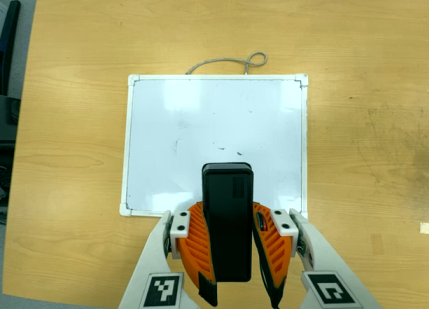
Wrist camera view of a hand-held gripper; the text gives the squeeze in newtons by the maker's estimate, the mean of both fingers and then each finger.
{"total": 9.1, "left": 7.6, "right": 10.7}